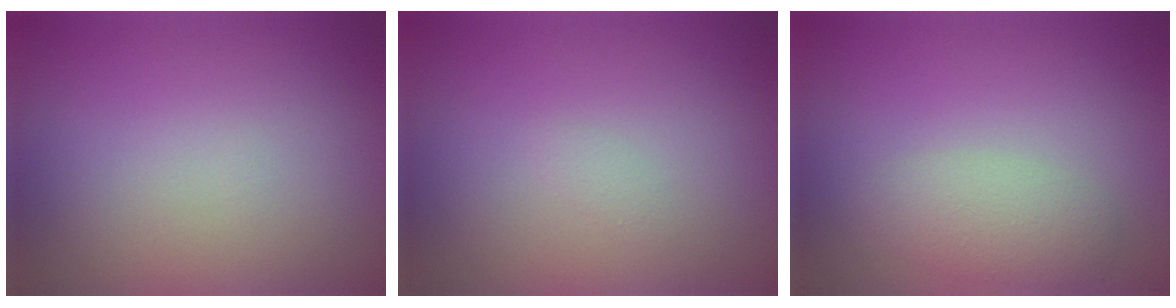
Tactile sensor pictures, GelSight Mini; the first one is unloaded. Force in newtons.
{"total": 0.6, "press": 0.6, "slide": 0.0}
{"total": 2.3, "press": 2.3, "slide": 0.1}